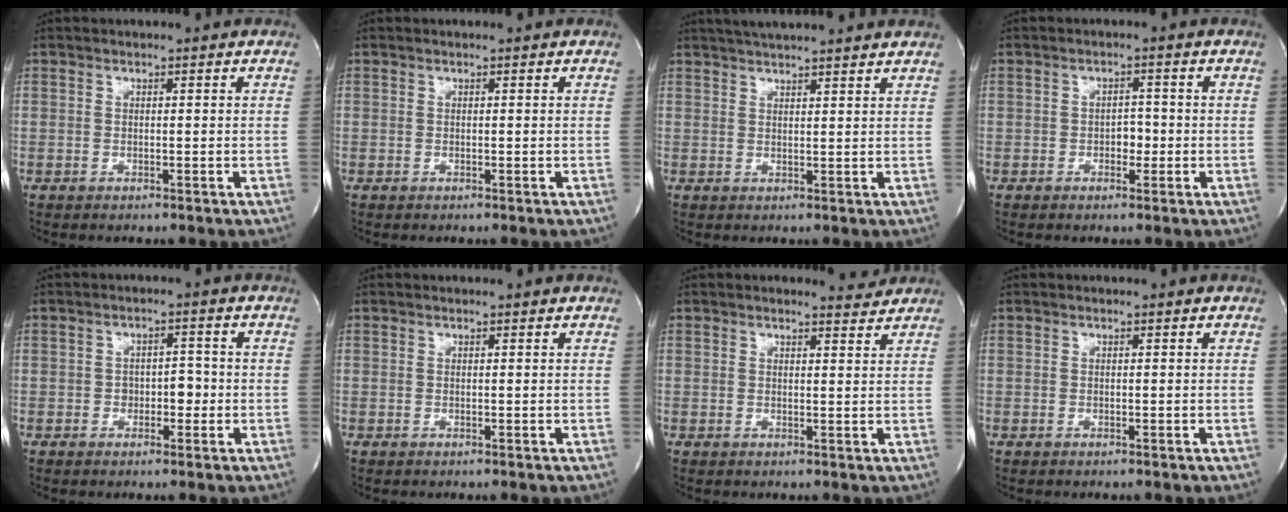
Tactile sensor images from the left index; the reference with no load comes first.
{"total": 0.0}
{"total": 11.1, "force": [9.9, 0.6, 5.0], "torque": [-0.082, 0.029, 0.130]}
{"total": 2.0, "force": [-0.7, 1.3, 1.4], "torque": [-0.016, 0.005, -0.010]}
{"total": 2.9, "force": [-0.8, 1.8, 2.1], "torque": [-0.022, 0.009, -0.011]}
{"total": 0.6, "force": [0.6, 0.0, 0.1], "torque": [-0.005, -0.001, 0.005]}
{"total": 2.1, "force": [2.1, 0.1, -0.1], "torque": [-0.009, -0.013, 0.022]}
{"total": 0.0}